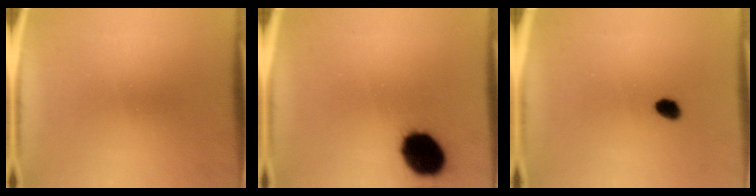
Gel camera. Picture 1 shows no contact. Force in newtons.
{"total": 14.7}
{"total": 2.7}